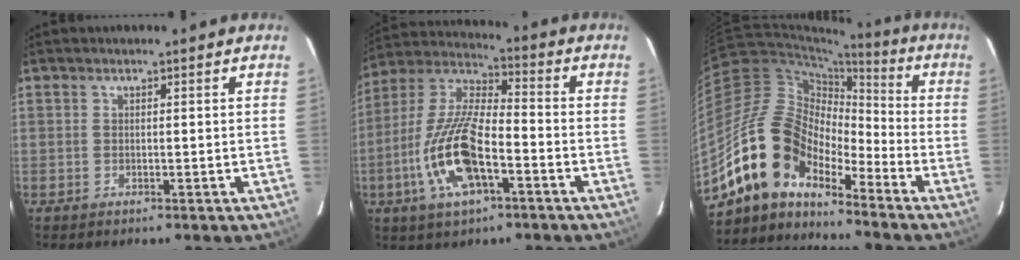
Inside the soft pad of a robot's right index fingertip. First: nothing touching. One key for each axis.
{"total": 16.3, "fx": -6.2, "fy": 5.9, "fz": 13.9, "tx": -0.292, "ty": -0.008, "tz": -0.121}
{"total": 14.5, "fx": -11.3, "fy": 6.6, "fz": 6.2, "tx": -0.110, "ty": 0.020, "tz": -0.225}